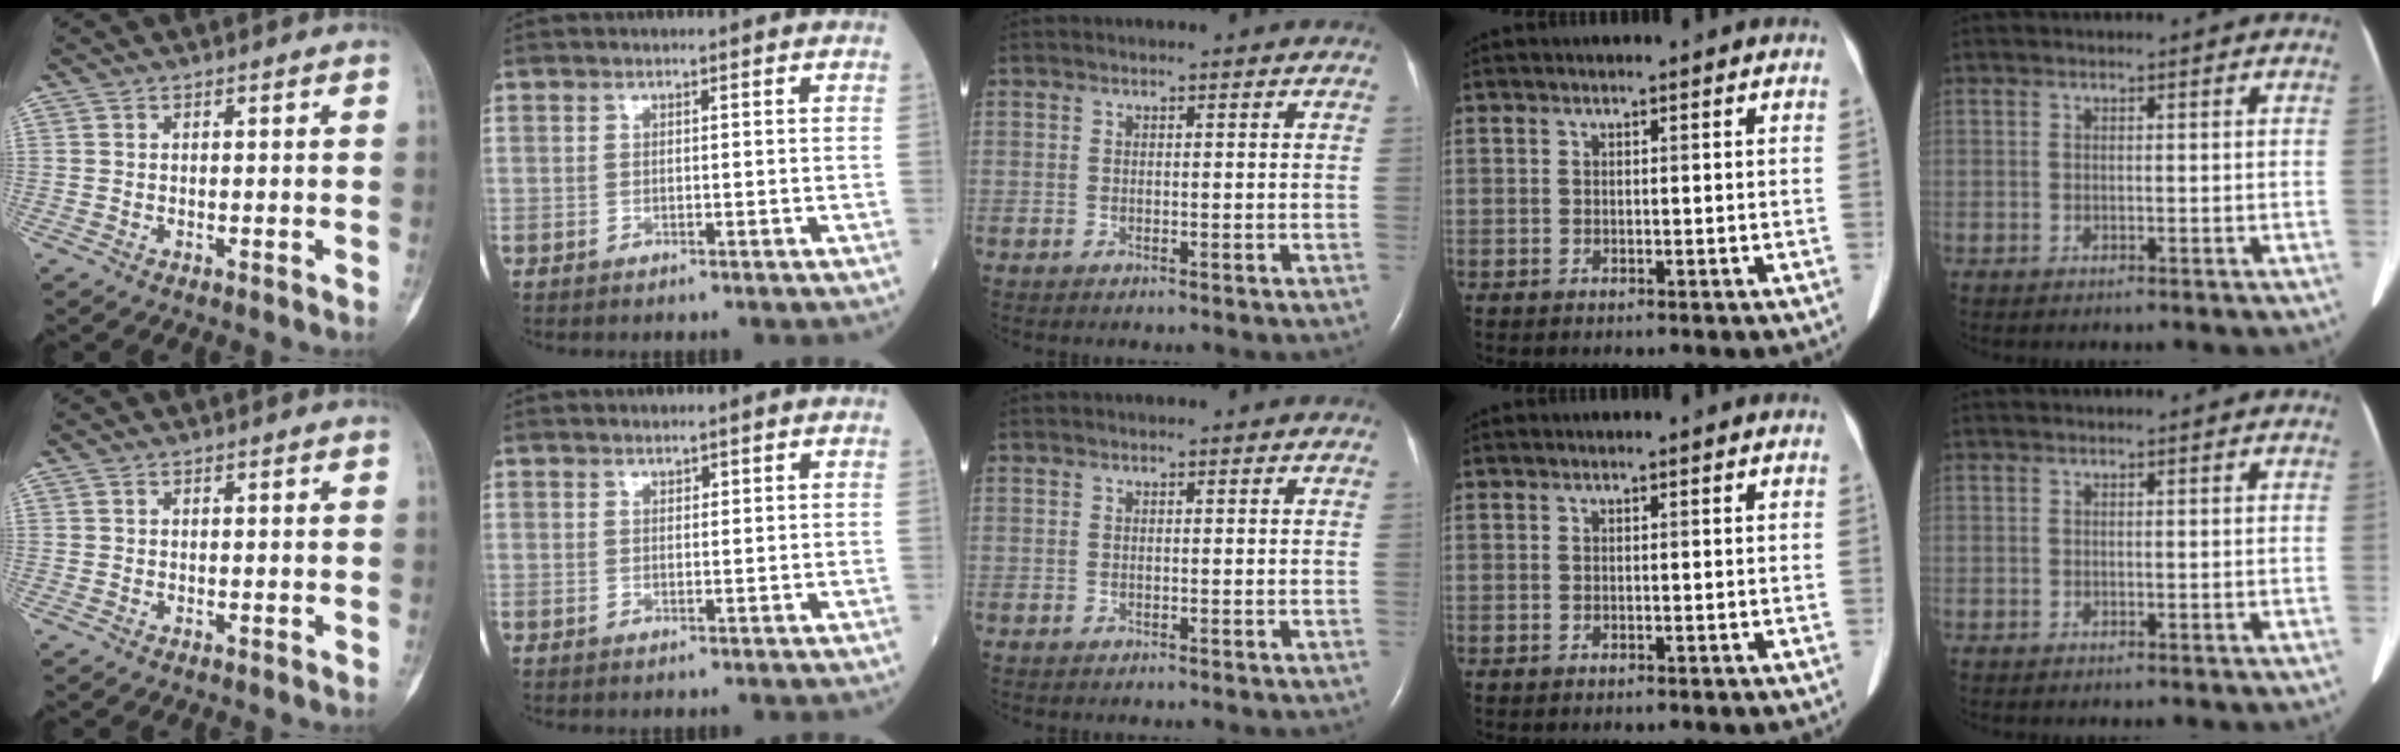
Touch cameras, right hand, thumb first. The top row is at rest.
{"index": {"total": 0.8, "force": [0.6, 0.4, 0.3], "torque": [-0.005, 0.001, 0.010]}}